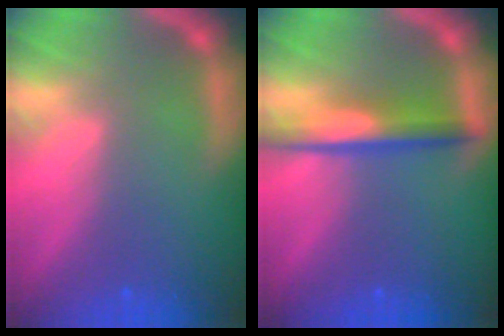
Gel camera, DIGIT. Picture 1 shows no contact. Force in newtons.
{"total": 4.0}